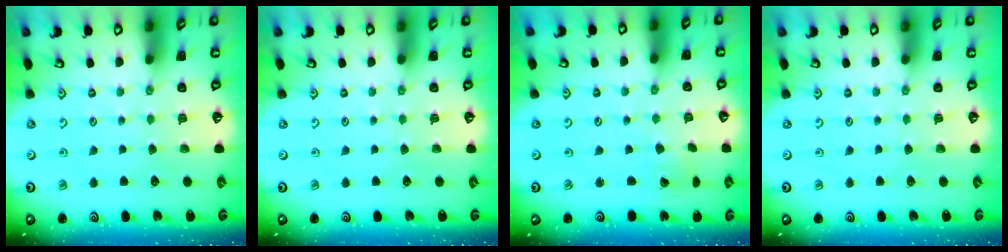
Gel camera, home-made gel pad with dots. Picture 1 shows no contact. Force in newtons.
{"total": 0.0}
{"total": 1.7, "press": 1.7, "slide": 0.3}
{"total": 0.0}